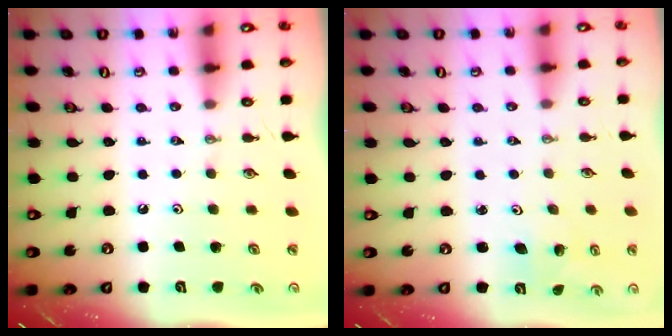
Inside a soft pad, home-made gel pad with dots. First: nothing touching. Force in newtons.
{"total": 1.9, "press": 1.9, "slide": 0.1}